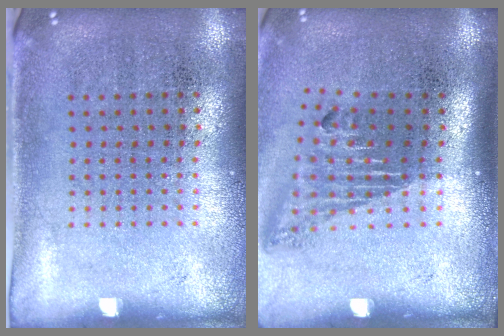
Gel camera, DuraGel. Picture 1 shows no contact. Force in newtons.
{"total": 1.7, "press": 1.1, "slide": 1.3}